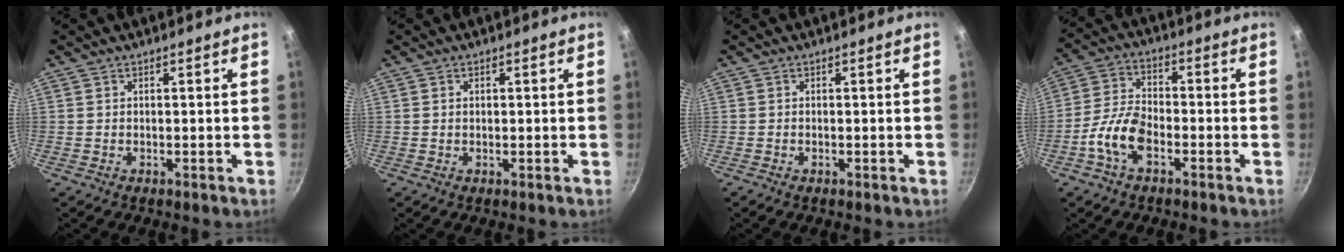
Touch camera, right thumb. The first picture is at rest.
{"total": 0.9, "force": [0.2, 0.7, 0.5], "torque": [-0.006, 0.004, 0.004]}
{"total": 0.0}
{"total": 8.6, "force": [-3.8, 4.3, 6.3], "torque": [-0.122, 0.034, -0.082]}